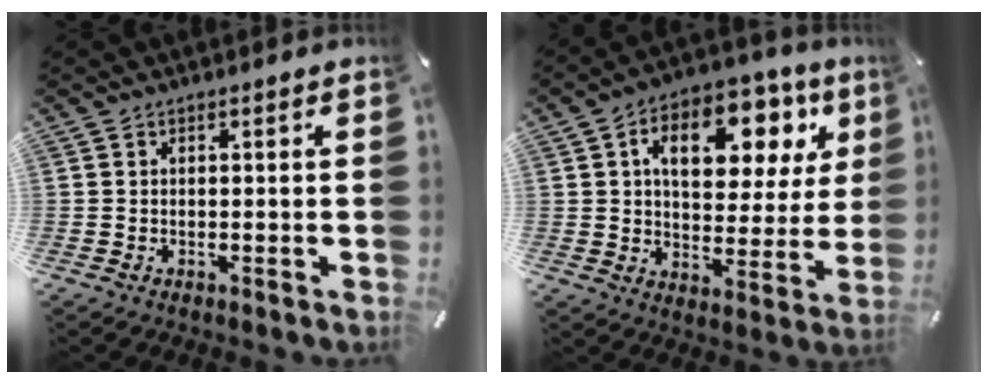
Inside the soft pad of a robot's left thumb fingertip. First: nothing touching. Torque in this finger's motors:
{"motor_torque": [2.50, 2.51, 1.63, -1.15, 0.16]}